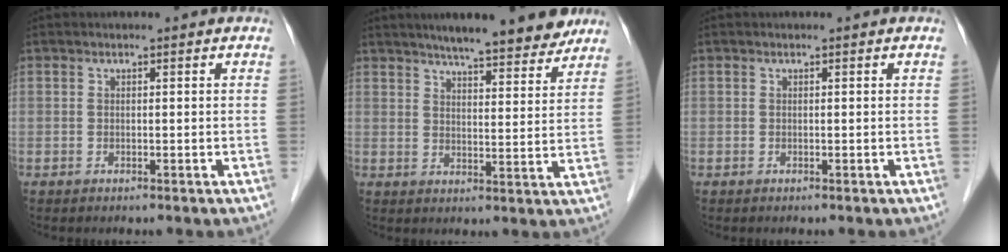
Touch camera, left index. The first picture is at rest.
{"total": 13.9, "force": [11.8, 2.0, 7.0], "torque": [-0.094, 0.001, 0.160]}
{"total": 0.0}